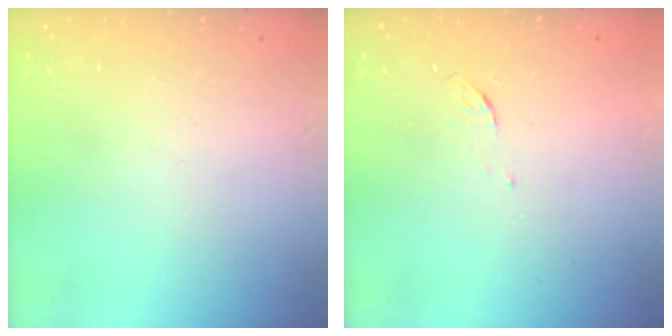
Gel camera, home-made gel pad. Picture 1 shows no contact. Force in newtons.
{"total": 3.7, "press": 3.6, "slide": 0.5}